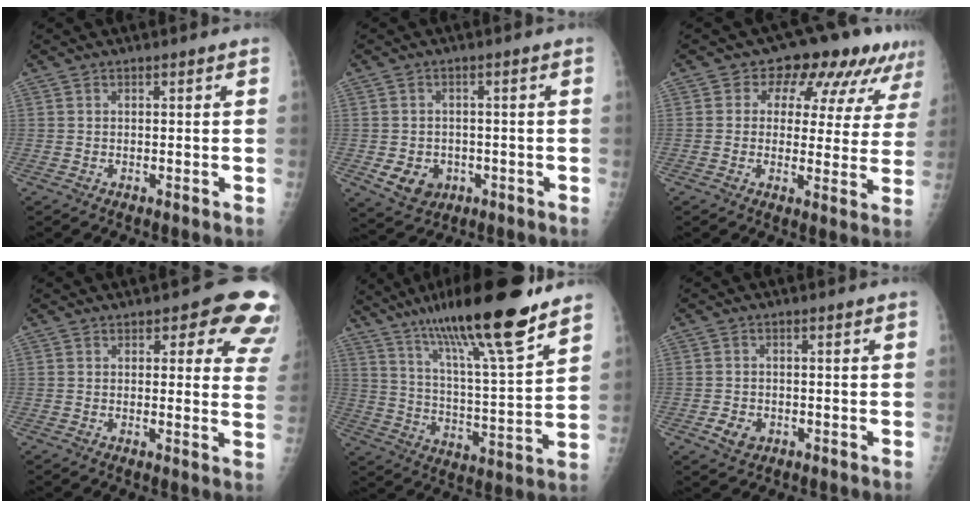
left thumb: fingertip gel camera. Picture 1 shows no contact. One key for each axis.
{"total": 5.8, "fx": -1.6, "fy": 4.9, "fz": 2.8, "tx": -0.033, "ty": 0.007, "tz": -0.012}
{"total": 13.0, "fx": 7.9, "fy": 8.0, "fz": 6.6, "tx": -0.035, "ty": -0.017, "tz": 0.083}
{"total": 10.9, "fx": 6.8, "fy": 4.8, "fz": 7.1, "tx": -0.025, "ty": -0.028, "tz": 0.058}
{"total": 22.2, "fx": 15.7, "fy": 3.0, "fz": 15.4, "tx": -0.244, "ty": -0.061, "tz": 0.263}
{"total": 3.0, "fx": -1.1, "fy": 2.3, "fz": 1.7, "tx": -0.027, "ty": 0.001, "tz": -0.012}